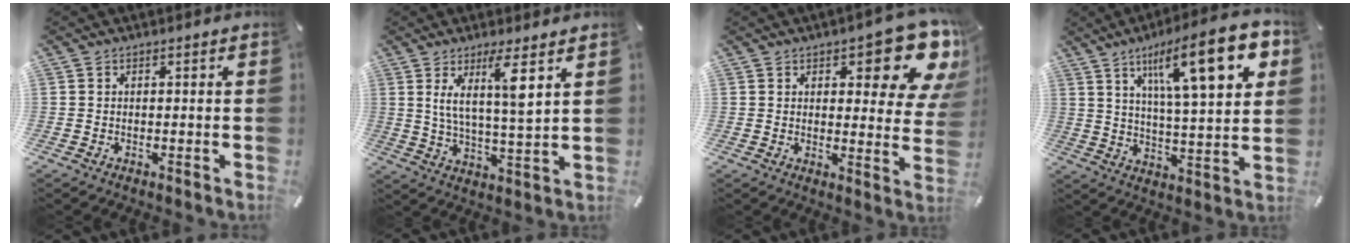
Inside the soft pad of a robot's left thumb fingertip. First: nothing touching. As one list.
[{"total": 9.5, "force": [4.7, 1.8, 8.1], "torque": [-0.137, -0.018, 0.073]}, {"total": 14.5, "force": [8.4, 5.7, 10.3], "torque": [-0.120, -0.068, 0.142]}, {"total": 20.8, "force": [9.9, 5.6, 17.4], "torque": [-0.269, -0.040, 0.143]}]